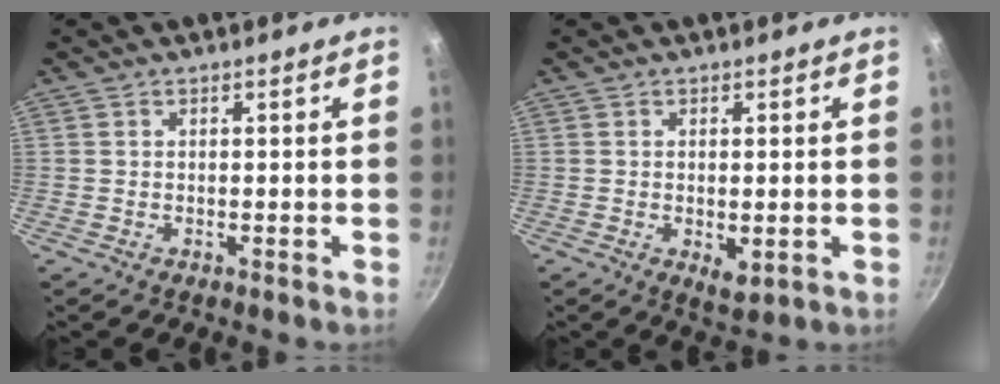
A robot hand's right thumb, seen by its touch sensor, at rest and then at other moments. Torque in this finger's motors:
{"motor_torque": [-0.26, 0.35, -0.07, -0.10, -0.02]}